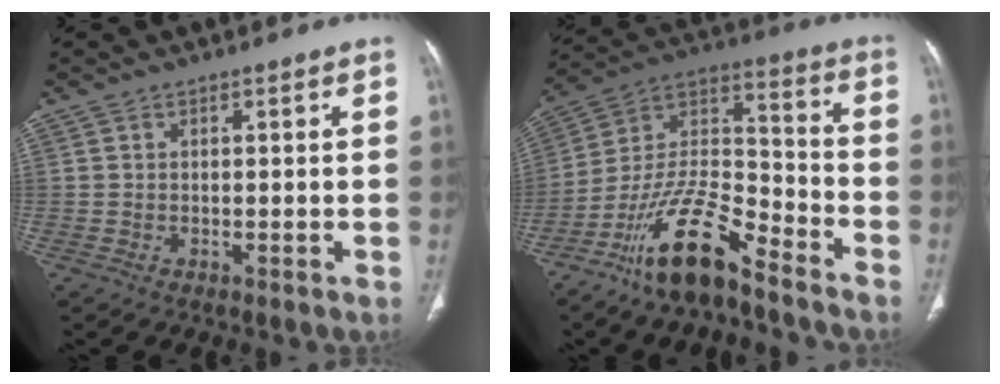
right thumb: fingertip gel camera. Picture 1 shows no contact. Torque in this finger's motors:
{"motor_torque": [1.88, -0.35, 1.65, -1.12, 0.55]}